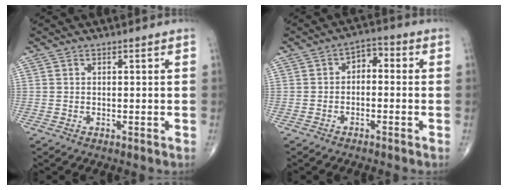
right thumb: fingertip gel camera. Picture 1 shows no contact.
{"total": 4.0, "force": [-0.5, 2.6, 3.0], "torque": [-0.030, 0.028, -0.021]}